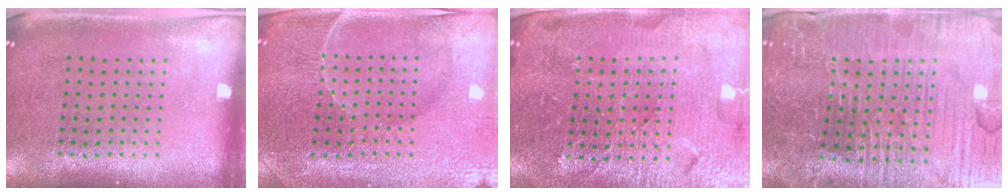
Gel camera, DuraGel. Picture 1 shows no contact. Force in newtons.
{"total": 4.1, "press": 3.9, "slide": 1.1}
{"total": 4.9, "press": 4.6, "slide": 1.7}
{"total": 5.3, "press": 5.1, "slide": 1.4}